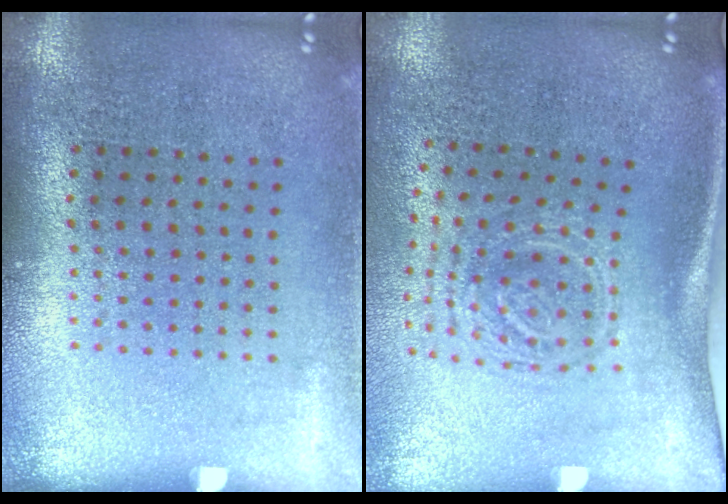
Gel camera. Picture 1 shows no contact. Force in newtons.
{"total": 1.8, "press": 1.3, "slide": 1.3}